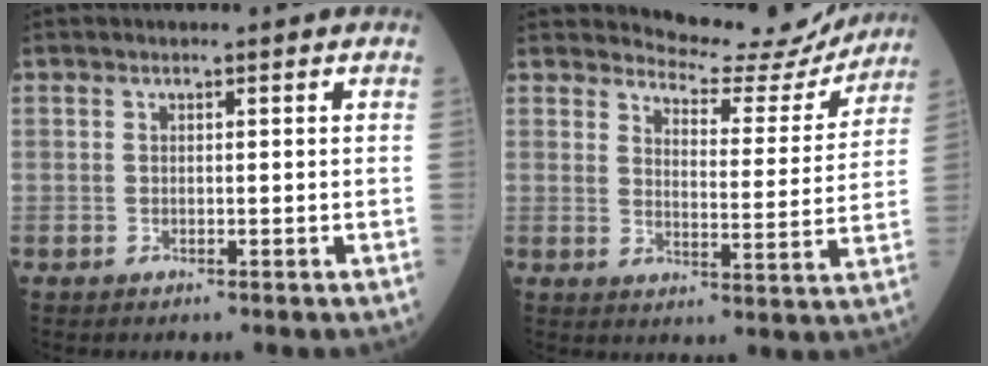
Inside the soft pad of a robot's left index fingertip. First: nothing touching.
{"total": 11.3, "force": [11.1, 2.0, 0.4], "torque": [-0.002, -0.026, 0.135]}